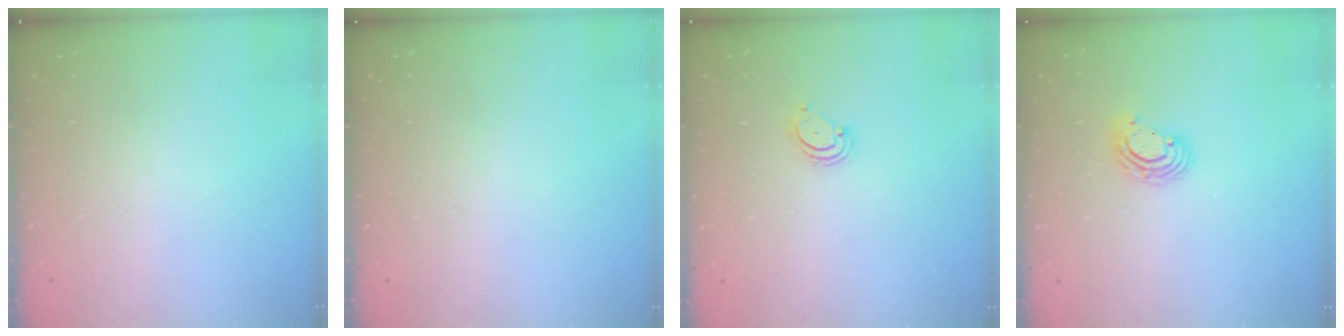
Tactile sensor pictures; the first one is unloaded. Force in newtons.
{"total": 0.0}
{"total": 3.0, "press": 3.0, "slide": 0.4}
{"total": 6.0, "press": 6.0, "slide": 0.8}